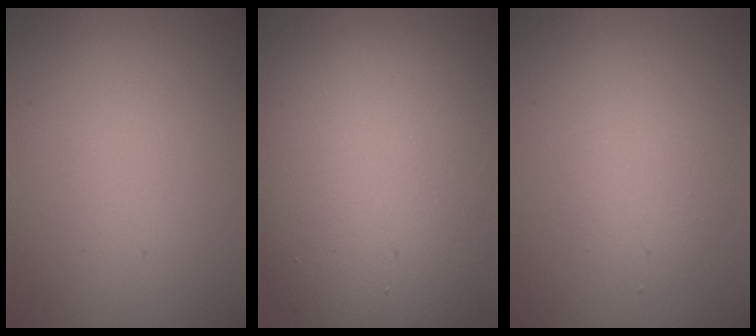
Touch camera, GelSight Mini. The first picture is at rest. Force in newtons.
{"total": 13.8, "press": 13.7, "slide": 1.4}
{"total": 2.0, "press": 2.0, "slide": 0.1}